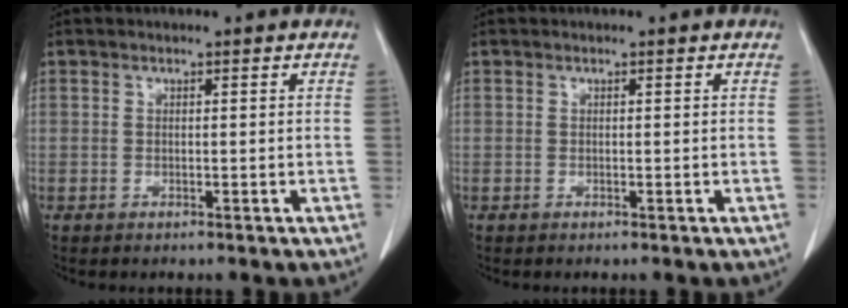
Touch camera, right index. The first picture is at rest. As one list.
[{"total": 0.0}]